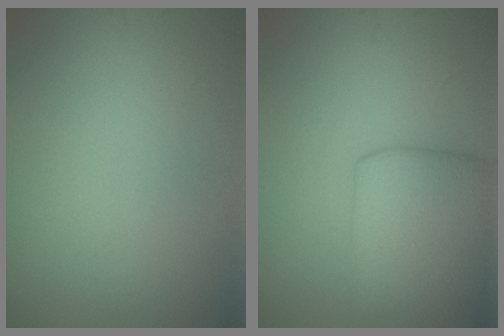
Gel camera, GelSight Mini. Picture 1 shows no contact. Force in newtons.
{"total": 6.6, "press": 6.6, "slide": 0.4}